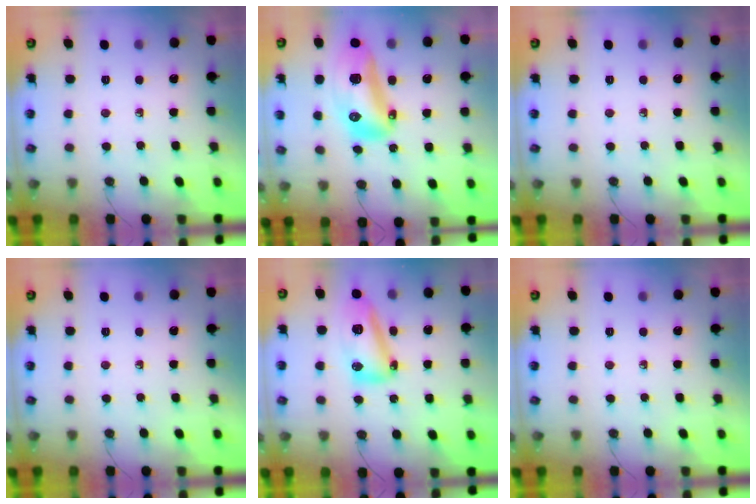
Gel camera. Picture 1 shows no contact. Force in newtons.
{"total": 21.1, "press": 18.8, "slide": 9.5}
{"total": 0.0}
{"total": 0.0}
{"total": 16.4, "press": 14.7, "slide": 7.2}
{"total": 0.0}